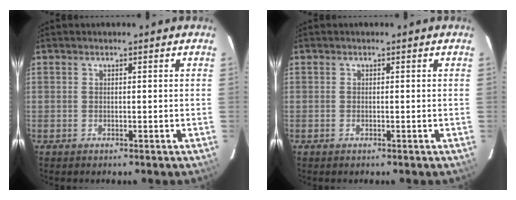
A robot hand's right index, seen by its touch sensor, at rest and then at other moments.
{"total": 0.5, "force": [-0.3, 0.3, 0.4], "torque": [-0.008, -0.001, -0.005]}